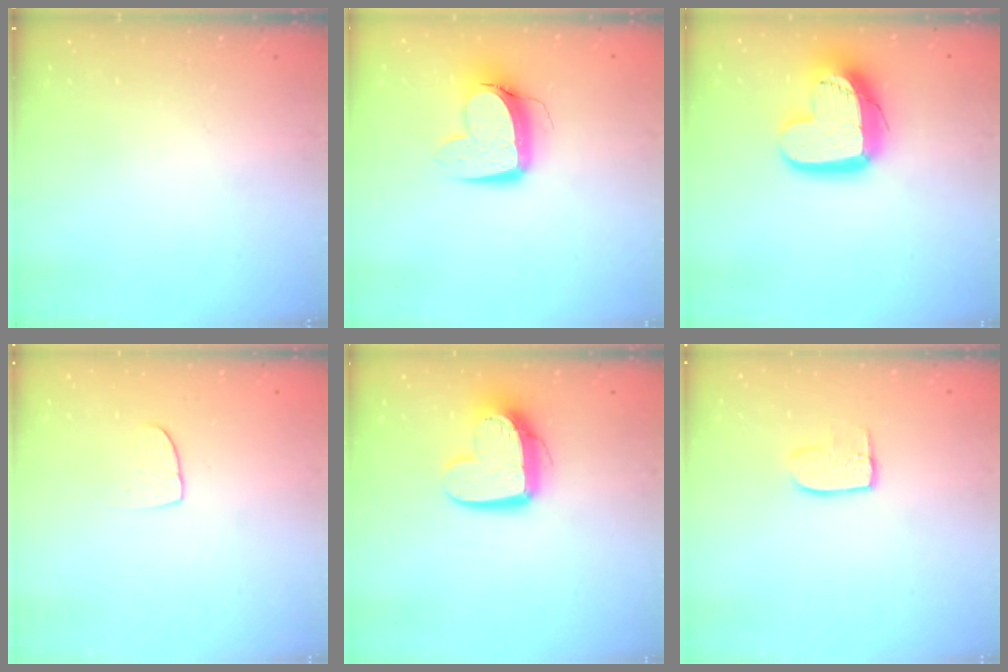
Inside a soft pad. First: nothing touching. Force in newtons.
{"total": 10.8, "press": 10.7, "slide": 1.1}
{"total": 17.0, "press": 17.0, "slide": 1.7}
{"total": 6.4, "press": 6.4, "slide": 0.5}
{"total": 12.9, "press": 12.8, "slide": 1.1}
{"total": 7.0, "press": 7.0, "slide": 0.4}